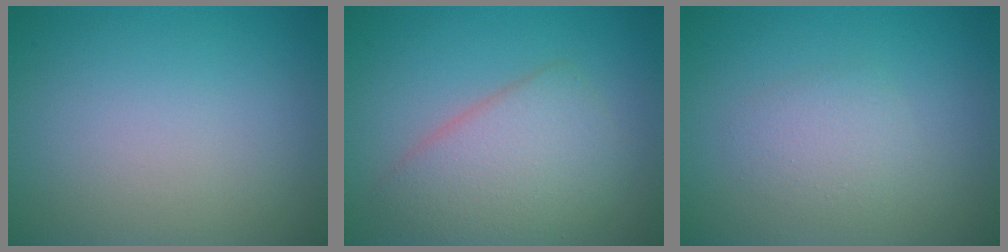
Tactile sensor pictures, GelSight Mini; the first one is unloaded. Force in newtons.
{"total": 5.0, "press": 5.0, "slide": 0.3}
{"total": 1.9, "press": 1.9, "slide": 0.0}